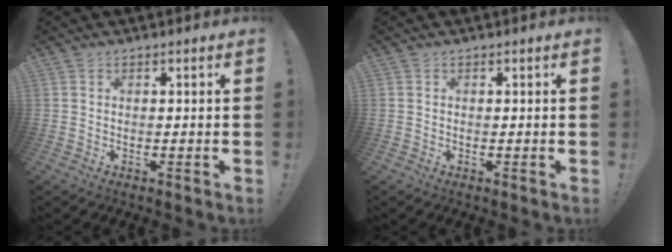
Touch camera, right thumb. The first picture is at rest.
{"total": 0.0}